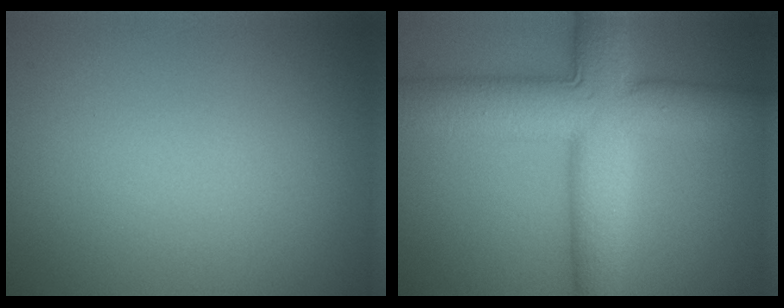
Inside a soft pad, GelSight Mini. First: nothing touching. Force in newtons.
{"total": 10.0, "press": 10.0, "slide": 0.1}